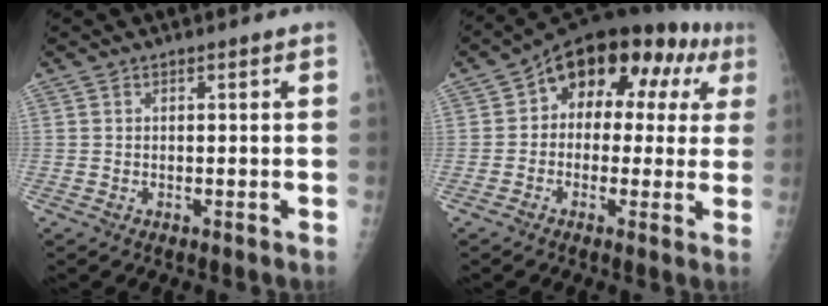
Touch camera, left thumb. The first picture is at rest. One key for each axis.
{"total": 15.7, "fx": 4.5, "fy": 10.0, "fz": 11.2, "tx": -0.094, "ty": 0.032, "tz": 0.049}